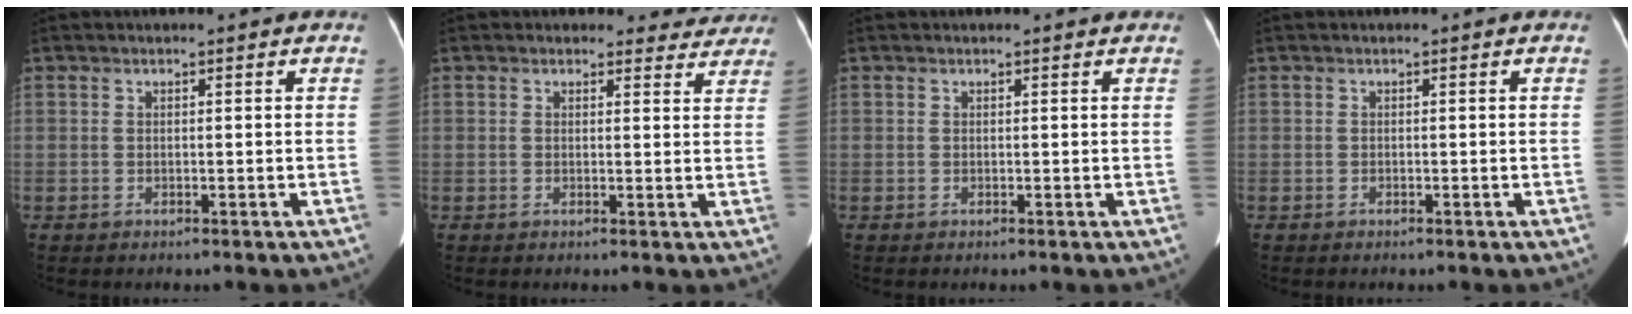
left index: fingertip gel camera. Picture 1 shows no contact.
{"total": 5.0, "force": [4.4, 2.3, -0.3], "torque": [0.023, -0.007, 0.027]}
{"total": 0.9, "force": [0.9, 0.4, 0.2], "torque": [-0.014, 0.008, 0.006]}
{"total": 0.0}